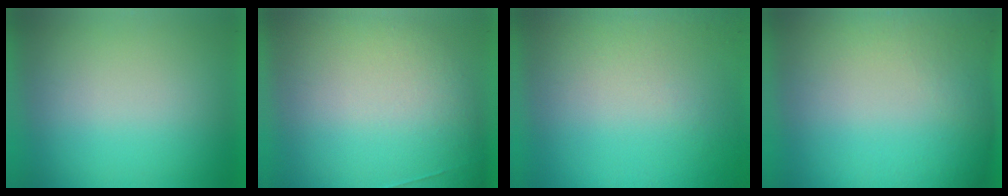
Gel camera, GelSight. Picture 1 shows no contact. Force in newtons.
{"total": 2.6}
{"total": 5.0}
{"total": 5.8}